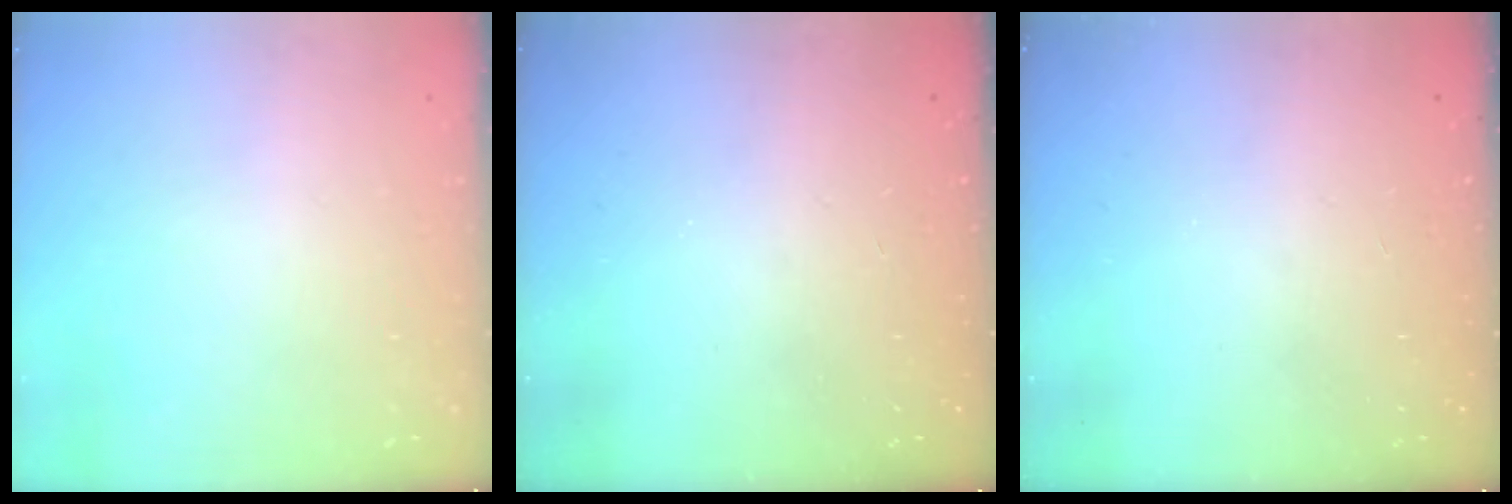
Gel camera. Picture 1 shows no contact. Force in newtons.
{"total": 0.0}
{"total": 0.0}